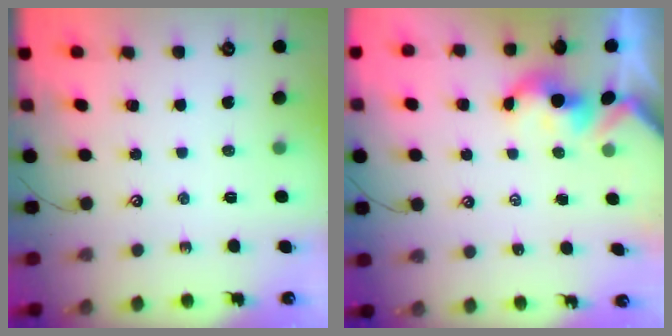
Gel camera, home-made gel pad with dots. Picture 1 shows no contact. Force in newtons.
{"total": 1.6, "press": 1.5, "slide": 0.4}